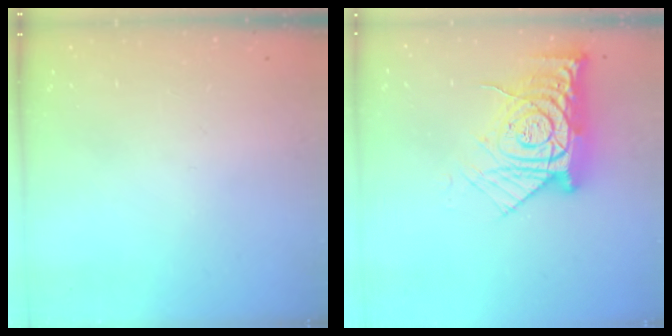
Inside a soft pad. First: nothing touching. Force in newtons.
{"total": 17.3, "press": 17.2, "slide": 1.7}